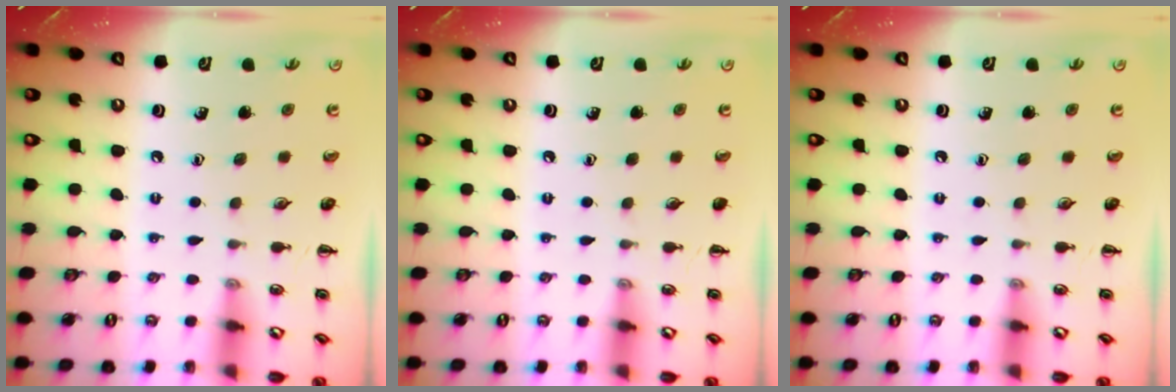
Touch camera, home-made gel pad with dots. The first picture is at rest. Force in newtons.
{"total": 0.0}
{"total": 0.0}